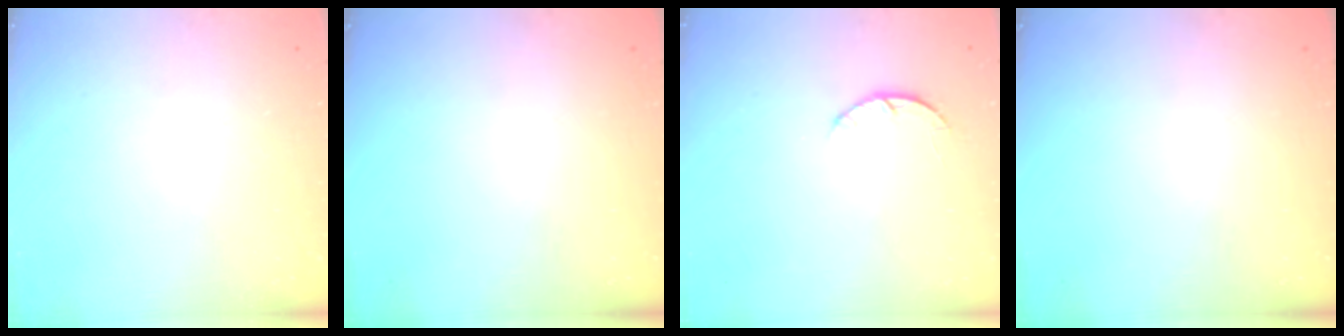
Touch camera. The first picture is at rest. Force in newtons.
{"total": 0.0}
{"total": 2.6, "press": 2.5, "slide": 0.4}
{"total": 0.0}